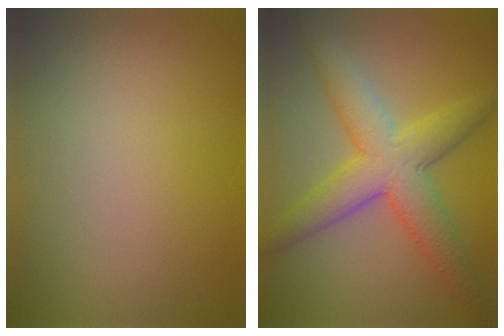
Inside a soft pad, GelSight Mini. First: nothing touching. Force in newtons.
{"total": 6.8, "press": 6.8, "slide": 0.1}